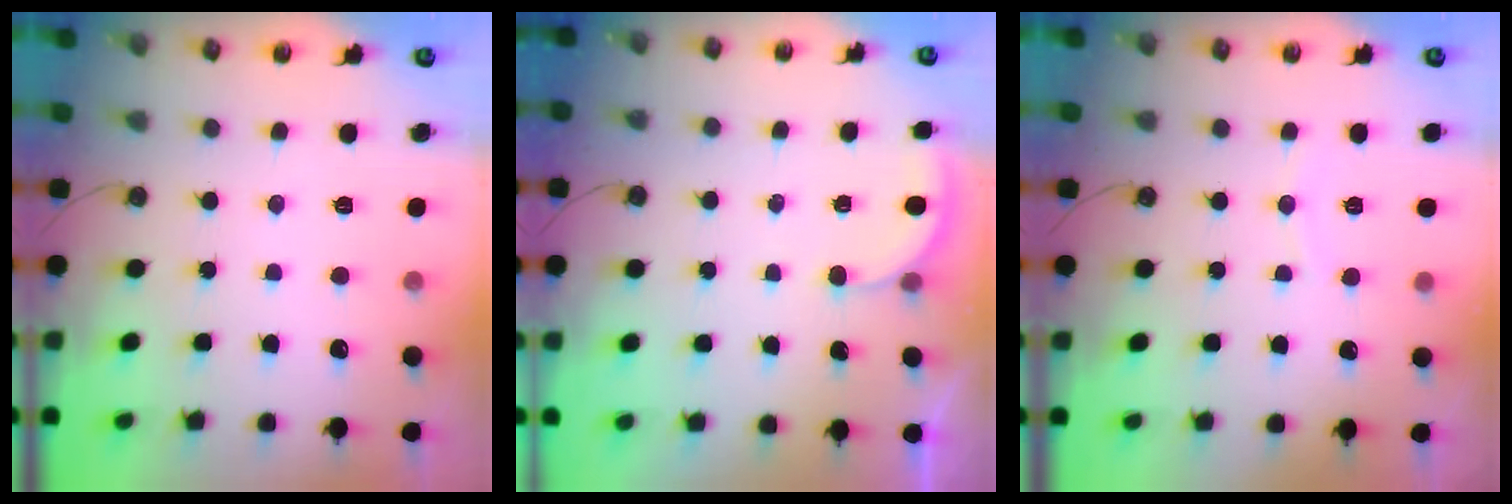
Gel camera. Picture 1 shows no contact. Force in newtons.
{"total": 2.0, "press": 2.0, "slide": 0.1}
{"total": 3.4, "press": 3.4, "slide": 0.3}